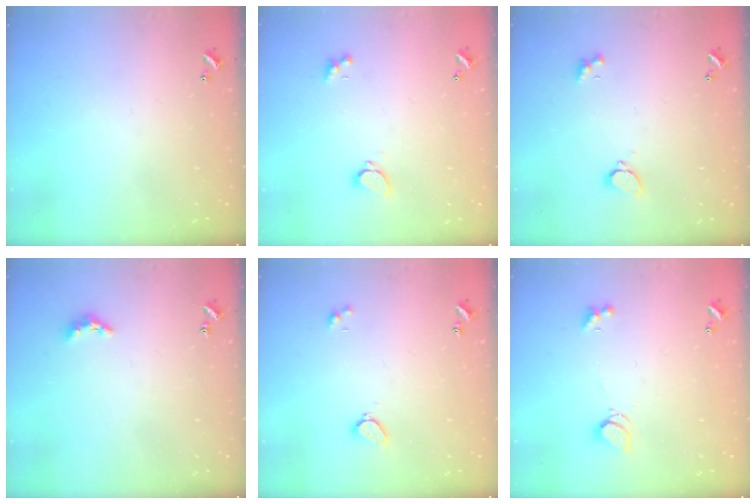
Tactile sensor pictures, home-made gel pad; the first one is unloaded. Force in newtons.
{"total": 2.2, "press": 2.0, "slide": 0.9}
{"total": 2.1, "press": 1.8, "slide": 1.0}
{"total": 3.3, "press": 3.3, "slide": 0.6}
{"total": 2.1, "press": 2.0, "slide": 0.5}
{"total": 2.5, "press": 2.5, "slide": 0.6}